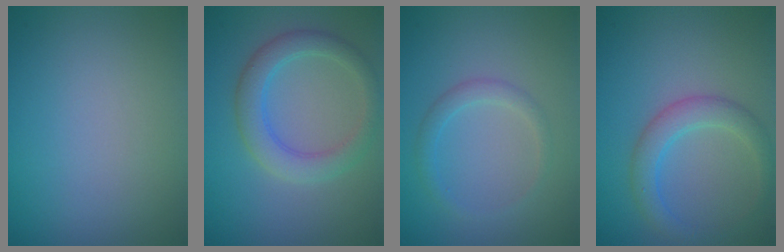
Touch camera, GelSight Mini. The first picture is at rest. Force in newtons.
{"total": 3.7, "press": 3.7, "slide": 0.3}
{"total": 1.5, "press": 1.5, "slide": 0.0}
{"total": 3.0, "press": 3.0, "slide": 0.1}